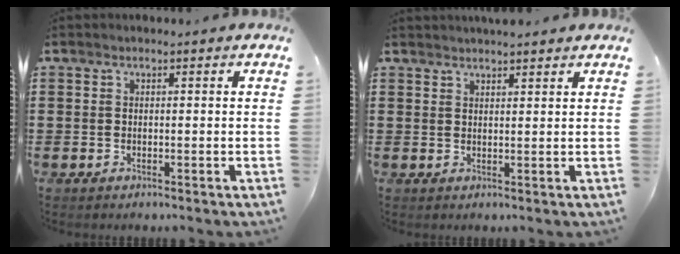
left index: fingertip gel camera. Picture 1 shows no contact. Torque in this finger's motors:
{"motor_torque": [0.75, -0.10, 0.26, 0.08]}